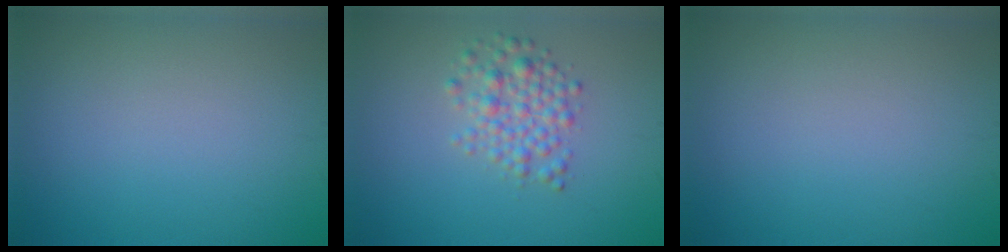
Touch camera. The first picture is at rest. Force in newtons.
{"total": 3.0, "press": 3.0, "slide": 0.2}
{"total": 0.0}